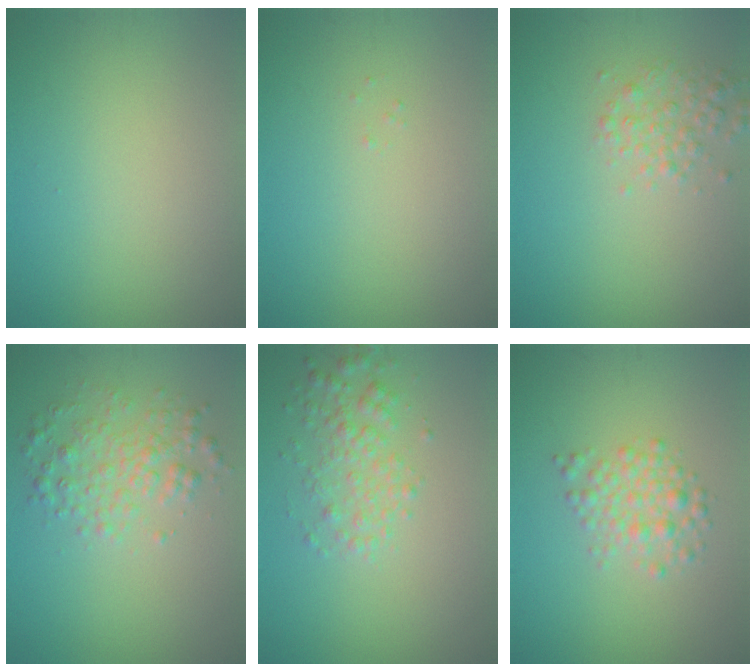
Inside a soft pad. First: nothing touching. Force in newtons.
{"total": 0.0}
{"total": 2.1, "press": 2.1, "slide": 0.0}
{"total": 3.0, "press": 3.0, "slide": 0.0}
{"total": 2.6, "press": 2.6, "slide": 0.0}
{"total": 2.8, "press": 2.8, "slide": 0.1}